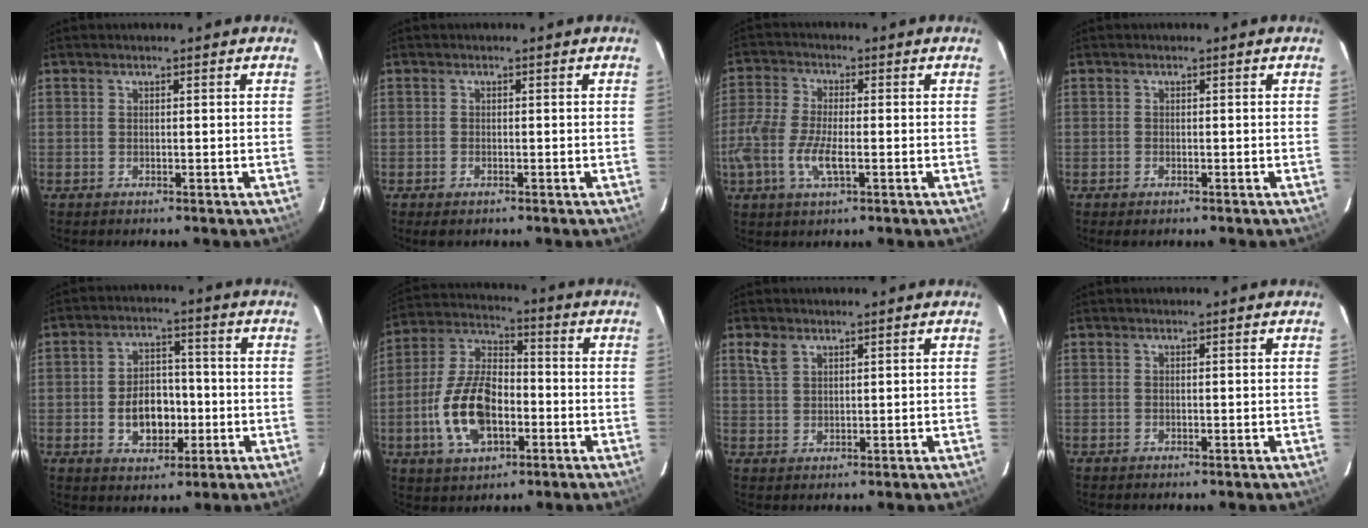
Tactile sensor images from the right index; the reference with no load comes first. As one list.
[{"total": 1.6, "force": [-1.1, 0.9, 0.8], "torque": [-0.016, -0.004, -0.020]}, {"total": 8.8, "force": [-3.0, 3.3, 7.6], "torque": [-0.170, -0.005, -0.064]}, {"total": 1.1, "force": [-0.8, 0.6, 0.4], "torque": [-0.008, -0.002, -0.014]}, {"total": 9.1, "force": [-2.2, 6.3, 6.2], "torque": [-0.120, 0.018, -0.025]}, {"total": 14.8, "force": [-4.4, 8.2, 11.4], "torque": [-0.236, 0.014, -0.075]}, {"total": 3.4, "force": [2.1, 2.1, 1.7], "torque": [-0.034, 0.006, 0.044]}, {"total": 0.0}]